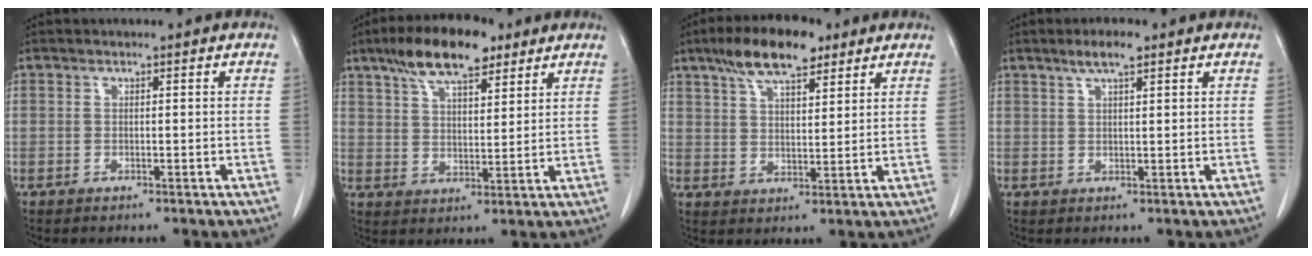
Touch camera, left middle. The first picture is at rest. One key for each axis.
{"total": 11.2, "fx": 7.6, "fy": 3.6, "fz": 7.4, "tx": -0.132, "ty": 0.015, "tz": 0.132}
{"total": 10.0, "fx": 6.9, "fy": 3.2, "fz": 6.6, "tx": -0.120, "ty": 0.014, "tz": 0.120}
{"total": 3.5, "fx": 2.4, "fy": 0.5, "fz": 2.5, "tx": -0.051, "ty": 0.004, "tz": 0.043}